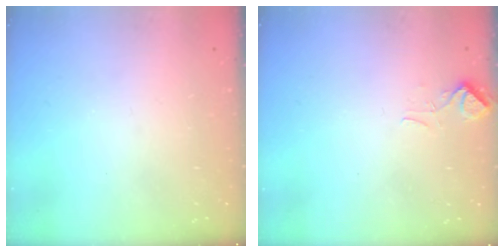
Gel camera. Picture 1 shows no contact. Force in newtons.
{"total": 2.6, "press": 2.5, "slide": 0.7}